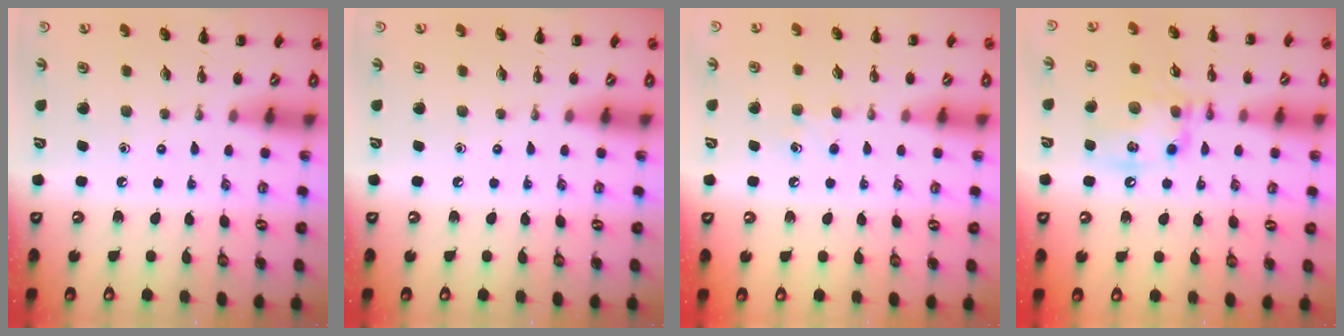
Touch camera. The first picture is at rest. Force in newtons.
{"total": 0.0}
{"total": 4.6, "press": 4.3, "slide": 1.5}
{"total": 14.6, "press": 14.4, "slide": 2.4}